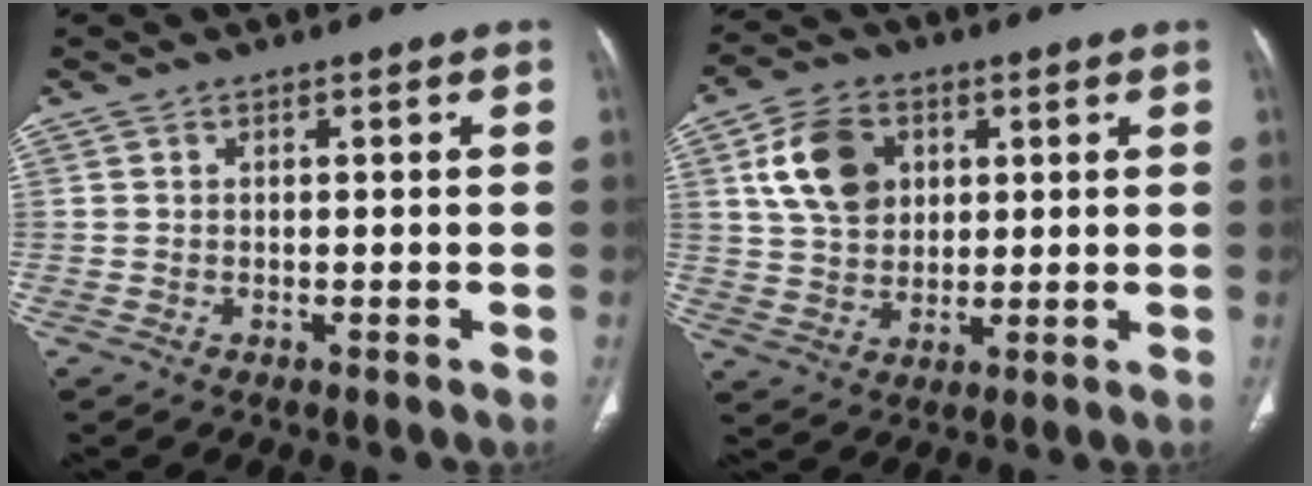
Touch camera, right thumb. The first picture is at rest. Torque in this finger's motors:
{"motor_torque": [0.72, 0.83, 0.50, -0.42, 0.38]}